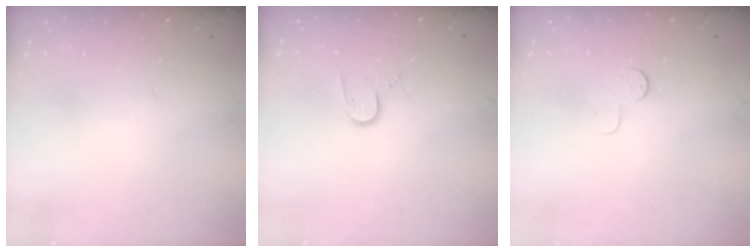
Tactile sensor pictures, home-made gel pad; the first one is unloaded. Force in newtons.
{"total": 6.4, "press": 6.3, "slide": 0.6}
{"total": 5.0, "press": 5.0, "slide": 0.4}